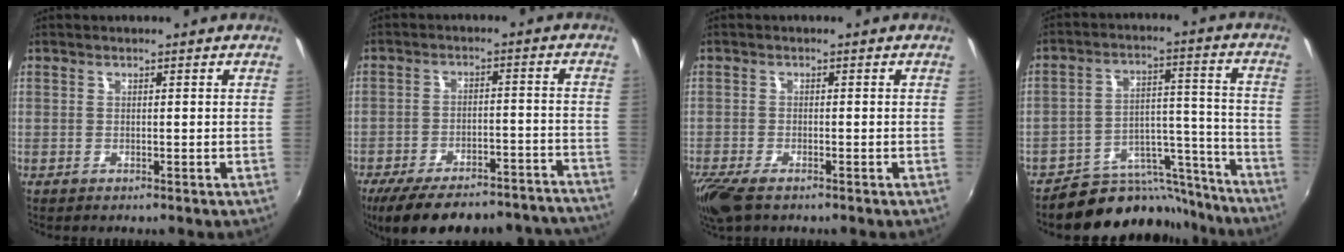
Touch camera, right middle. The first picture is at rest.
{"total": 24.6, "force": [-21.7, 6.3, 9.7], "torque": [-0.171, 0.000, -0.275]}
{"total": 6.0, "force": [-4.4, 1.9, 3.6], "torque": [-0.092, -0.026, -0.086]}
{"total": 15.4, "force": [-14.1, 6.1, 1.8], "torque": [-0.014, 0.065, -0.197]}